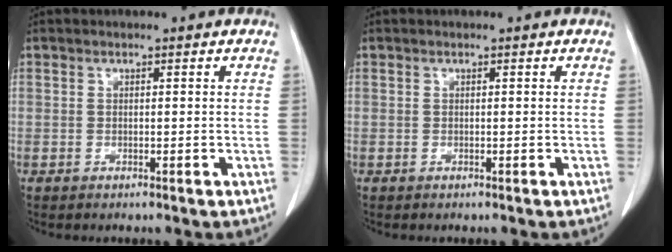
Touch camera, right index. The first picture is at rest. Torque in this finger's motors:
{"motor_torque": [0.01, 0.02, 0.02, 0.01]}